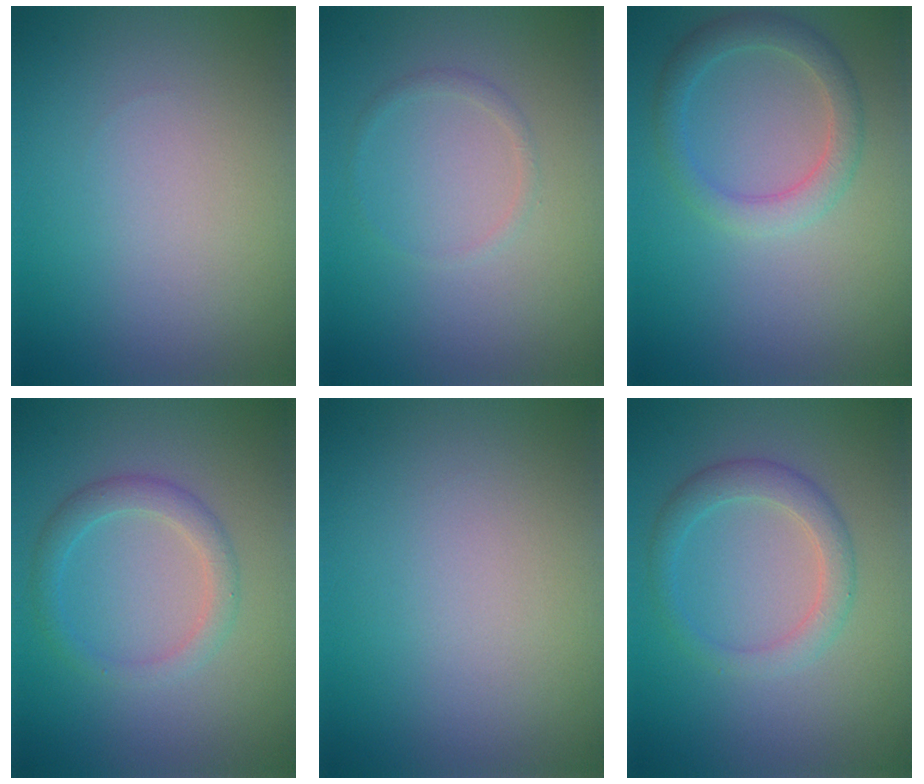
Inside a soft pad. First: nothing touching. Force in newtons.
{"total": 0.8, "press": 0.8, "slide": 0.1}
{"total": 2.9, "press": 2.9, "slide": 0.1}
{"total": 2.4, "press": 2.4, "slide": 0.1}
{"total": 0.0}
{"total": 2.7, "press": 2.7, "slide": 0.2}